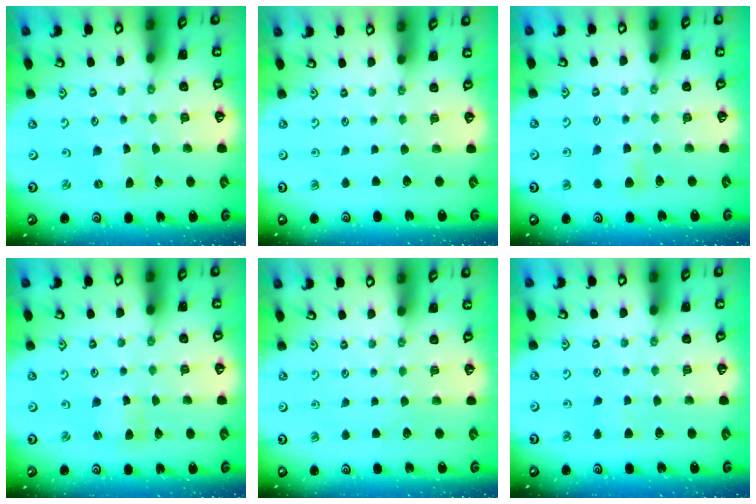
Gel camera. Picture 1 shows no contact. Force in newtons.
{"total": 0.0}
{"total": 5.0, "press": 4.9, "slide": 0.9}
{"total": 1.8, "press": 1.8, "slide": 0.2}
{"total": 0.0}
{"total": 3.0, "press": 3.0, "slide": 0.3}